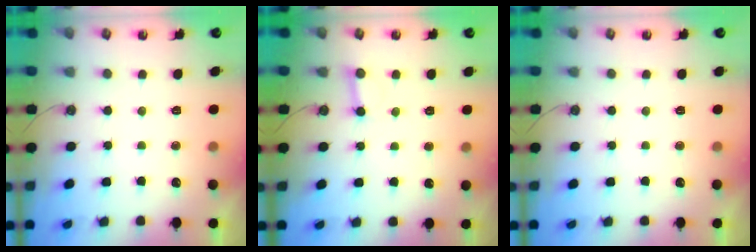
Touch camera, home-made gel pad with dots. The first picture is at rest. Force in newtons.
{"total": 3.0, "press": 3.0, "slide": 0.2}
{"total": 0.0}